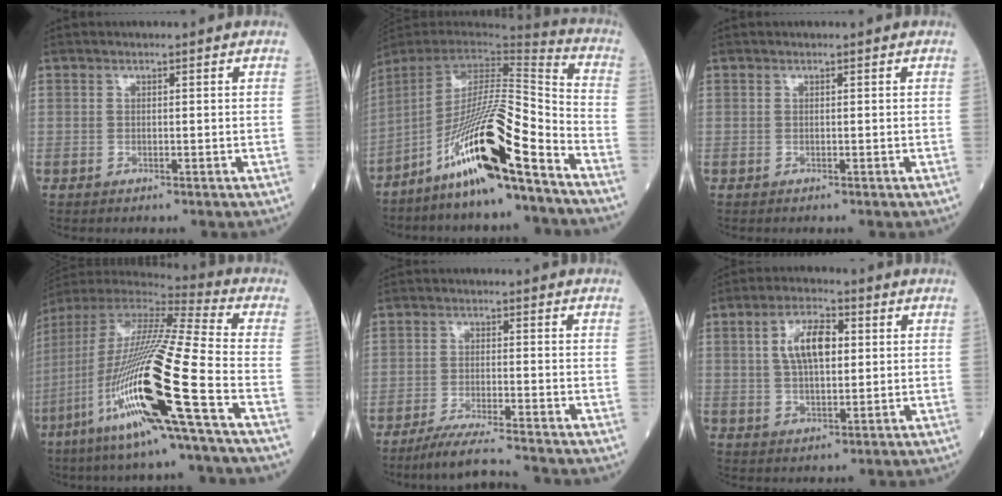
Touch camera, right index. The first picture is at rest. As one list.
[{"total": 18.7, "force": [-11.8, 0.9, 14.5], "torque": [-0.265, -0.016, -0.218]}, {"total": 0.0}, {"total": 20.4, "force": [-6.5, 0.2, 19.4], "torque": [-0.414, -0.028, -0.134]}, {"total": 7.6, "force": [-6.7, -1.3, 3.3], "torque": [-0.048, -0.026, -0.115]}, {"total": 7.9, "force": [1.9, 3.3, 7.0], "torque": [-0.132, 0.015, 0.035]}]